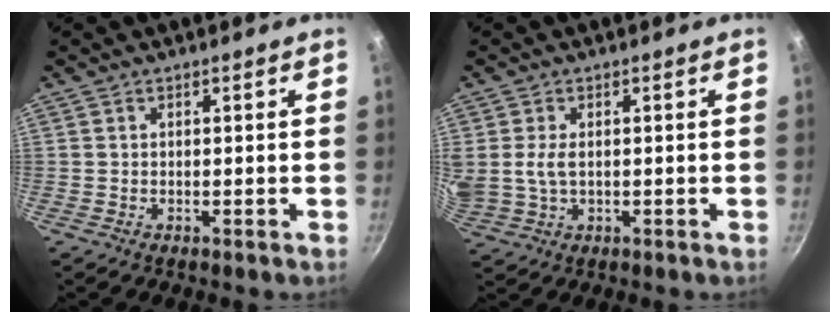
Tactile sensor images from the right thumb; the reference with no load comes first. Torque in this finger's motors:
{"motor_torque": [2.19, 2.47, 1.24, -0.33, 0.24]}